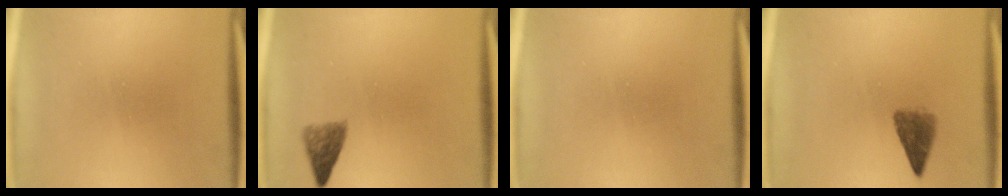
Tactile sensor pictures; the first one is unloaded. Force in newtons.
{"total": 2.9}
{"total": 0.0}
{"total": 2.7}